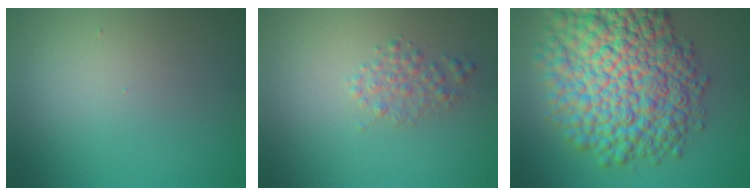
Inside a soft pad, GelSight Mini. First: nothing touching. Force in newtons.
{"total": 1.6, "press": 1.6, "slide": 0.1}
{"total": 13.6, "press": 13.6, "slide": 0.3}